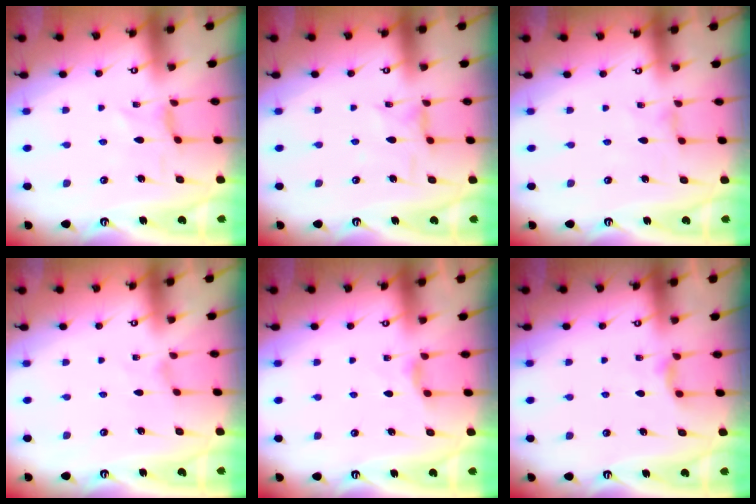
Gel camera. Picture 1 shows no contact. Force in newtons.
{"total": 2.0, "press": 2.0, "slide": 0.3}
{"total": 0.6, "press": 0.5, "slide": 0.2}
{"total": 0.7, "press": 0.7, "slide": 0.2}
{"total": 4.3, "press": 4.3, "slide": 0.6}
{"total": 5.5, "press": 5.4, "slide": 0.7}